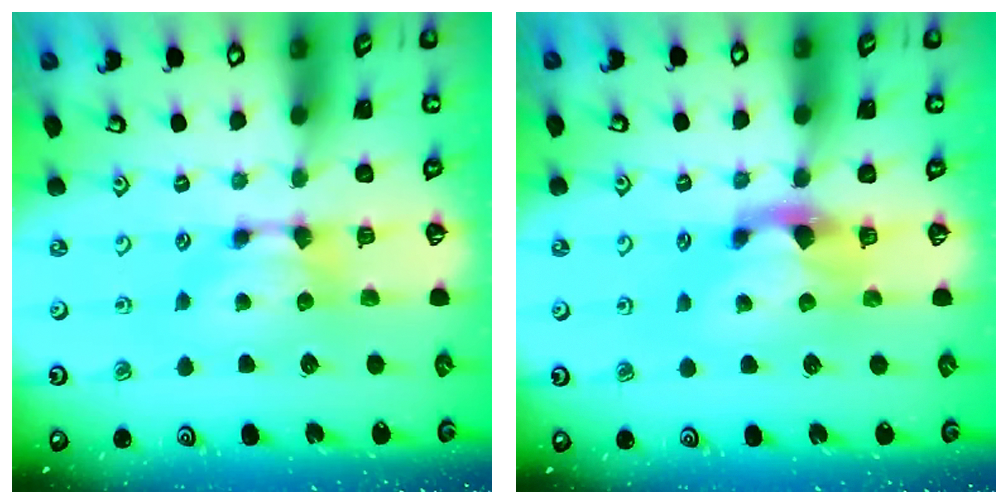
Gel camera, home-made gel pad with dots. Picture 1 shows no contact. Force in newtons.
{"total": 2.1, "press": 1.7, "slide": 1.2}